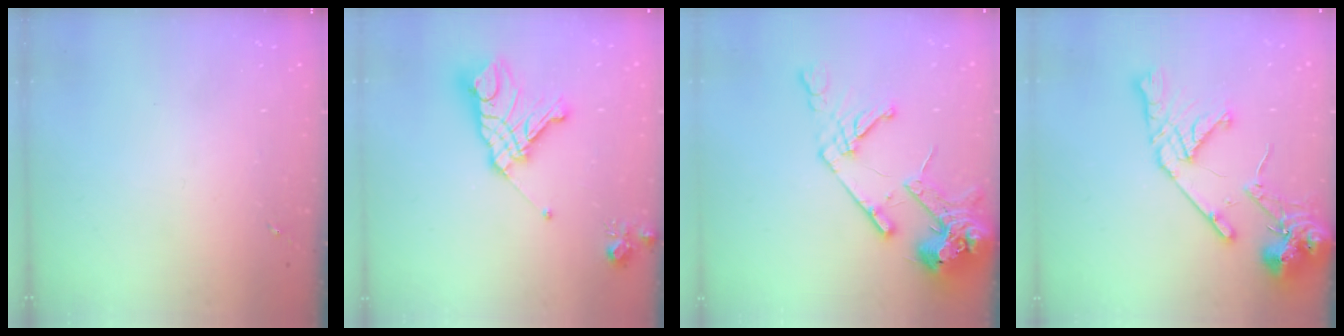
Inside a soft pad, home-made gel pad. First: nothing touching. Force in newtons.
{"total": 17.5, "press": 17.4, "slide": 2.0}
{"total": 16.9, "press": 16.7, "slide": 2.4}
{"total": 16.2, "press": 16.0, "slide": 2.5}